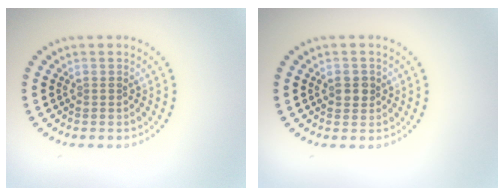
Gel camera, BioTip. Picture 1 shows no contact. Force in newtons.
{"total": 1.4, "press": 1.4, "slide": 0.2}